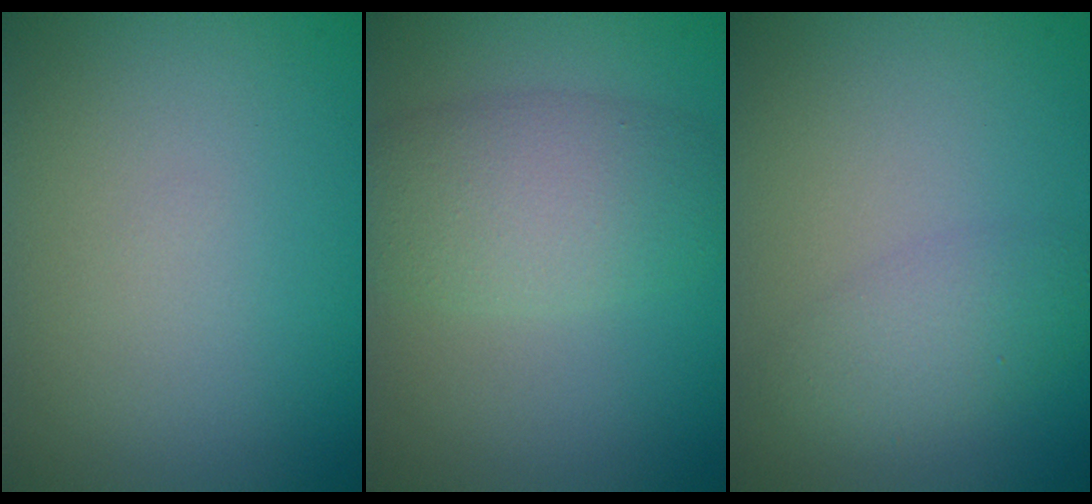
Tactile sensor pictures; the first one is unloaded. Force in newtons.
{"total": 4.8, "press": 4.8, "slide": 0.1}
{"total": 2.5, "press": 2.5, "slide": 0.1}